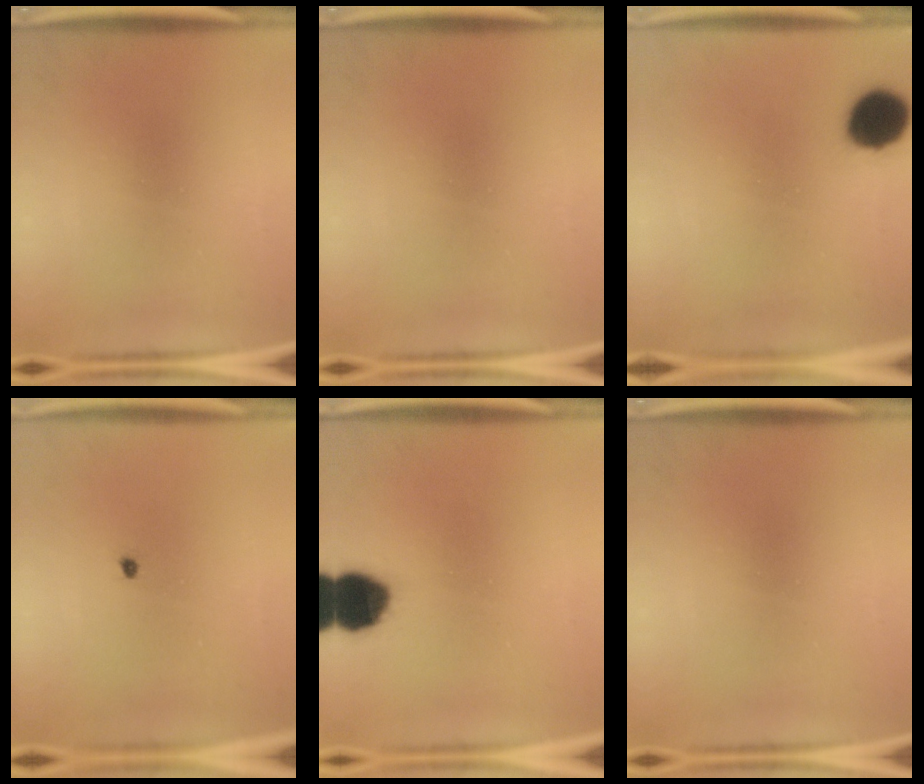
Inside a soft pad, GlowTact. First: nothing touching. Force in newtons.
{"total": 0.0}
{"total": 10.5}
{"total": 0.6}
{"total": 11.1}
{"total": 0.0}